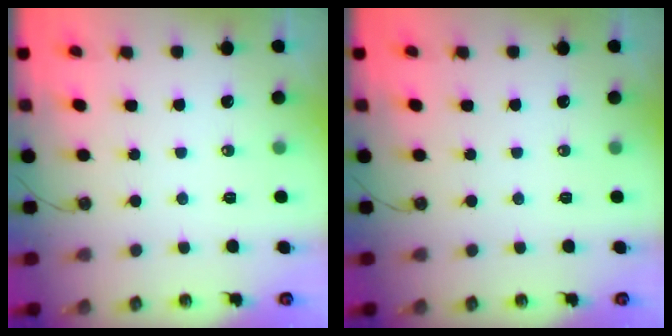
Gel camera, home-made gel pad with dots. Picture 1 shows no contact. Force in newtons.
{"total": 0.0}